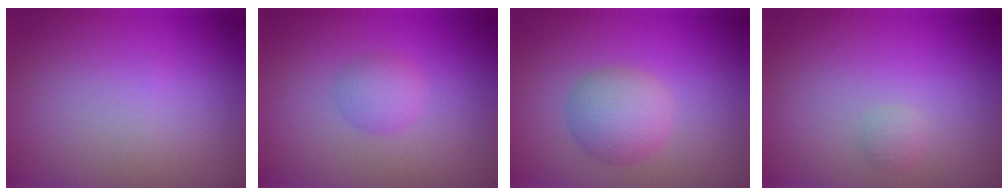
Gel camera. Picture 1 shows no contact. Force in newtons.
{"total": 1.7, "press": 1.7, "slide": 0.0}
{"total": 3.4, "press": 3.4, "slide": 0.1}
{"total": 0.8, "press": 0.8, "slide": 0.0}